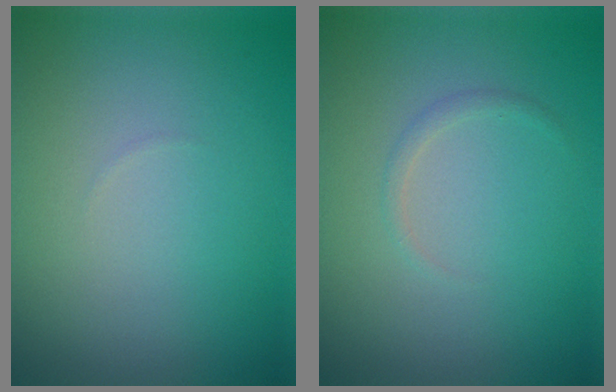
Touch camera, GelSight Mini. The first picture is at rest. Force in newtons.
{"total": 0.7, "press": 0.7, "slide": 0.1}